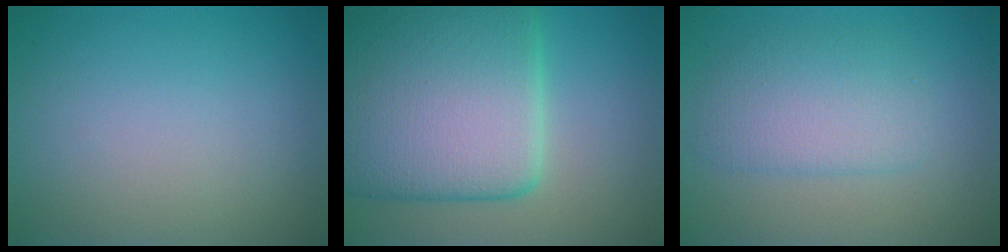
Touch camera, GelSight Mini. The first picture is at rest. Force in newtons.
{"total": 12.9, "press": 12.9, "slide": 0.7}
{"total": 3.8, "press": 3.8, "slide": 0.1}